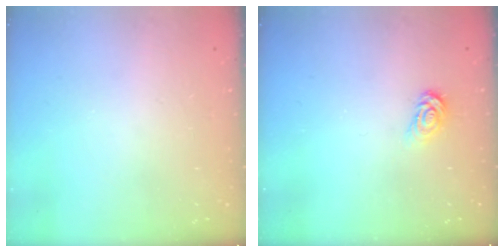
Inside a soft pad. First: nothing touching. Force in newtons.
{"total": 3.2, "press": 3.2, "slide": 0.1}